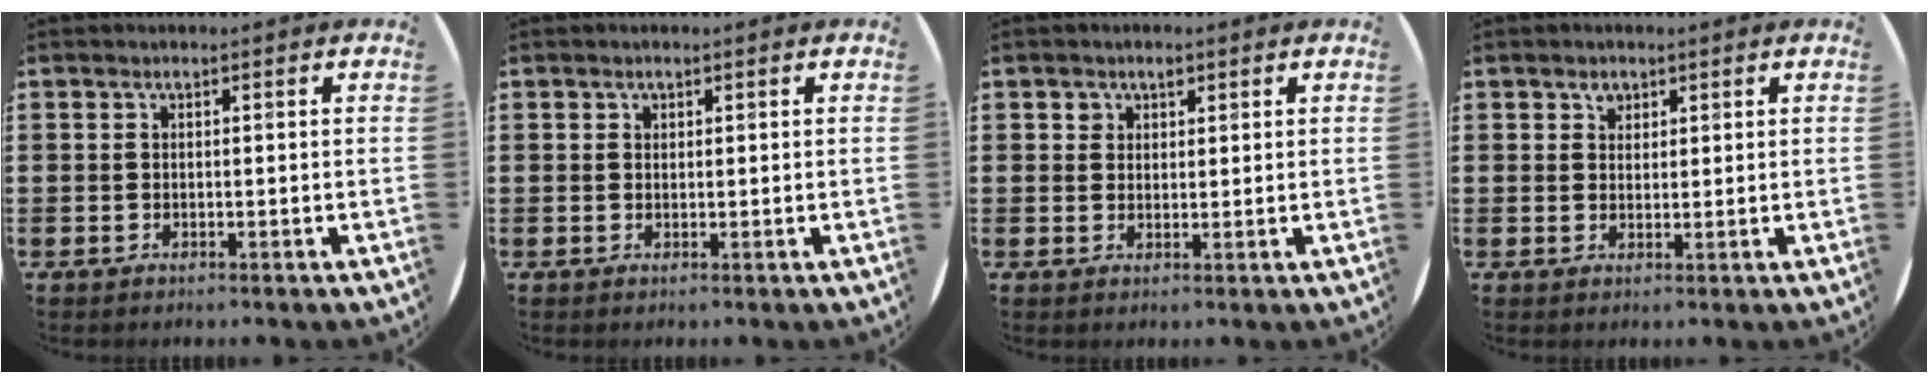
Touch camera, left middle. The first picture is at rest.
{"total": 0.5, "force": [0.3, 0.4, 0.0], "torque": [0.009, 0.002, 0.005]}
{"total": 1.7, "force": [1.1, 1.3, 0.4], "torque": [0.007, -0.002, 0.017]}
{"total": 1.6, "force": [1.2, 1.1, 0.2], "torque": [0.012, -0.005, 0.021]}